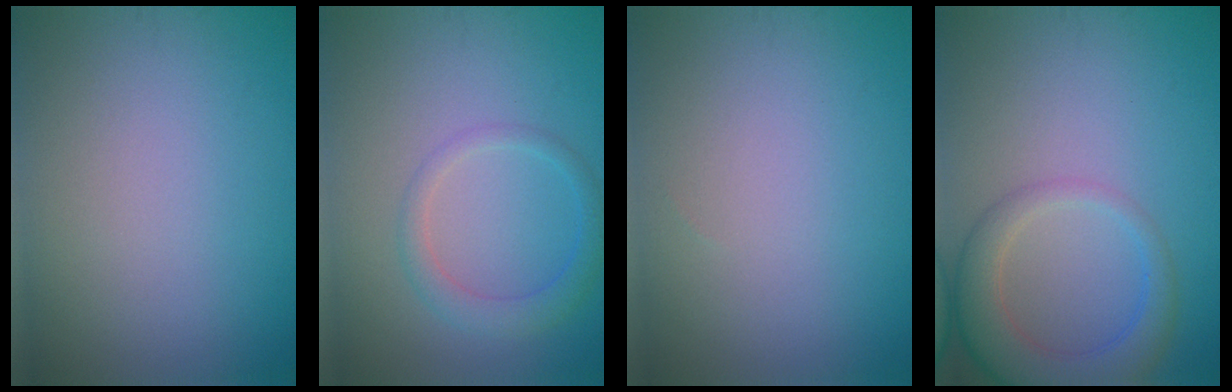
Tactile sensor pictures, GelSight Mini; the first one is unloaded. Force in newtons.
{"total": 2.3, "press": 2.3, "slide": 0.1}
{"total": 0.0}
{"total": 4.8, "press": 4.8, "slide": 0.3}